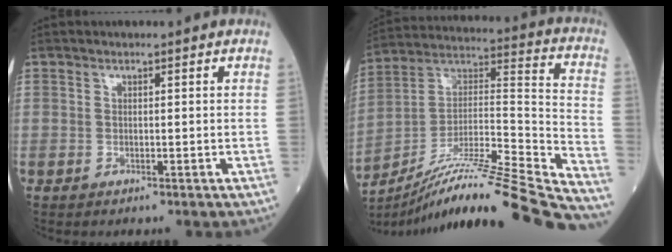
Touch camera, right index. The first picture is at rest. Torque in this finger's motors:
{"motor_torque": [-0.56, -1.20, 0.47, 0.06]}